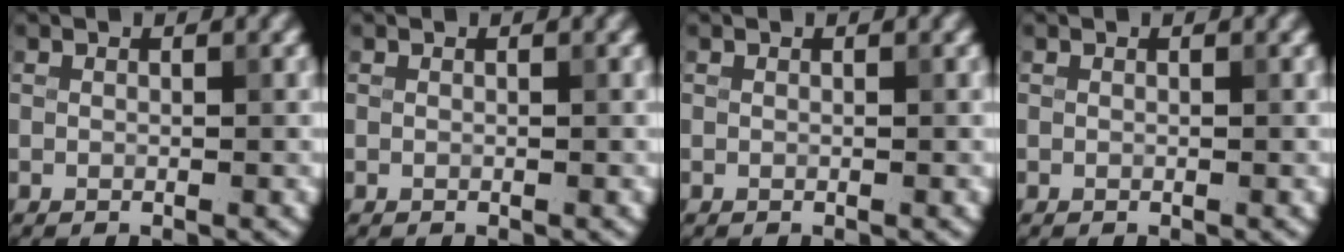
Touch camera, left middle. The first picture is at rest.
{"total": 0.0}
{"total": 0.0}
{"total": 0.0}